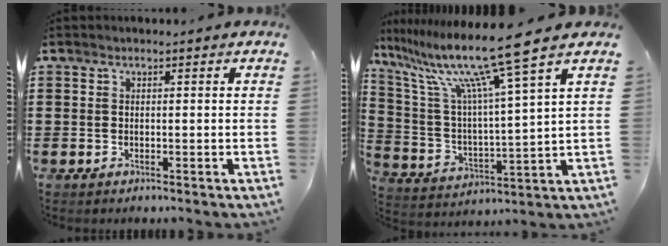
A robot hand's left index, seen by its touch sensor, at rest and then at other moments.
{"total": 13.1, "force": [9.9, -0.2, 8.5], "torque": [-0.196, -0.062, 0.155]}